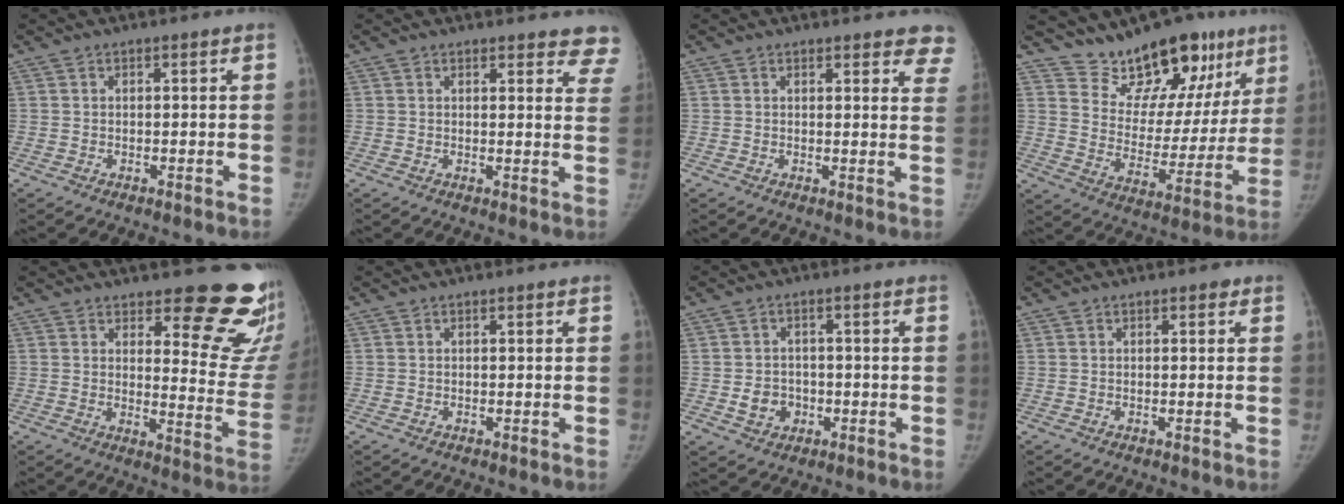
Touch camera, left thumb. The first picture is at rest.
{"total": 8.5, "force": [7.9, 2.6, 2.0], "torque": [0.027, -0.036, 0.059]}
{"total": 7.9, "force": [6.9, 2.5, 2.9], "torque": [0.011, -0.028, 0.055]}
{"total": 19.5, "force": [14.5, 9.6, 8.9], "torque": [-0.072, -0.085, 0.220]}
{"total": 17.5, "force": [13.3, 5.7, 9.8], "torque": [-0.073, -0.122, 0.151]}
{"total": 0.0}
{"total": 4.8, "force": [-1.2, 4.2, 2.1], "torque": [-0.016, 0.009, -0.015]}
{"total": 0.6, "force": [0.3, 0.4, 0.3], "torque": [0.001, 0.000, -0.001]}